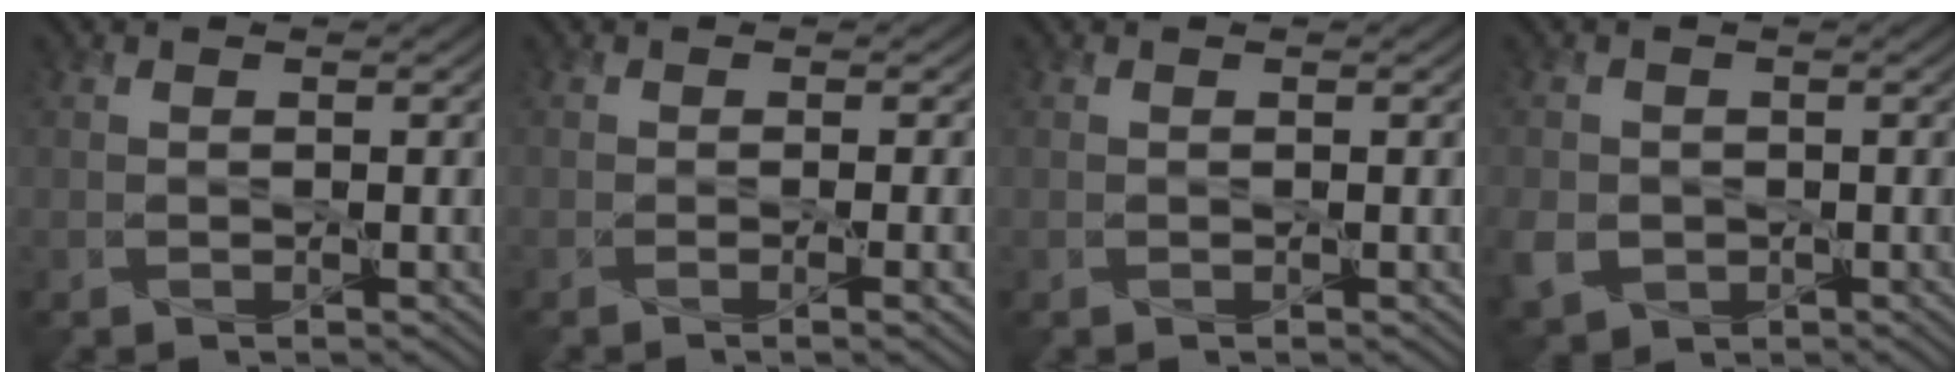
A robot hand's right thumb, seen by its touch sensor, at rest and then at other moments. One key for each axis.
{"total": 3.5, "fx": -0.7, "fy": 0.9, "fz": 3.3, "tx": -0.049, "ty": -0.002, "tz": -0.014}
{"total": 0.0}
{"total": 4.1, "fx": -1.2, "fy": 3.5, "fz": 1.8, "tx": -0.053, "ty": -0.014, "tz": -0.028}